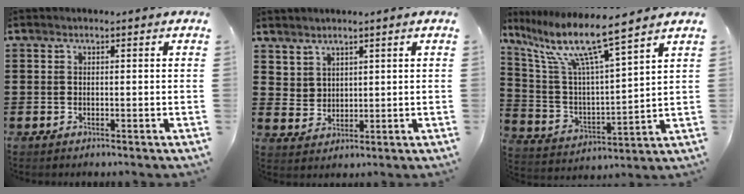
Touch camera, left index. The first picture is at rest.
{"total": 3.3, "force": [2.7, 1.9, 0.1], "torque": [-0.005, -0.003, 0.051]}
{"total": 10.9, "force": [8.1, 0.9, 7.2], "torque": [-0.170, -0.049, 0.132]}